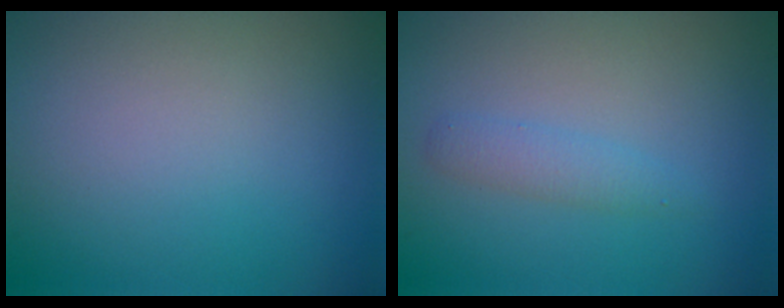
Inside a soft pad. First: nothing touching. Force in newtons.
{"total": 1.4, "press": 1.4, "slide": 0.1}